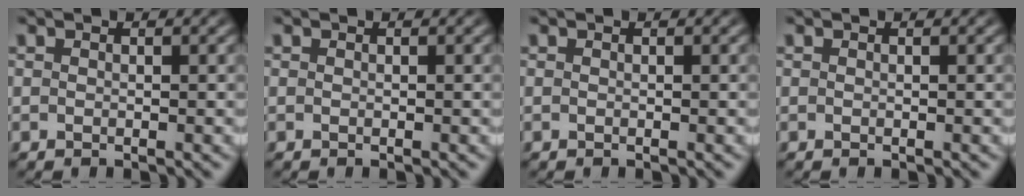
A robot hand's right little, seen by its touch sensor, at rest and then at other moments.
{"total": 0.0}
{"total": 0.0}
{"total": 0.0}